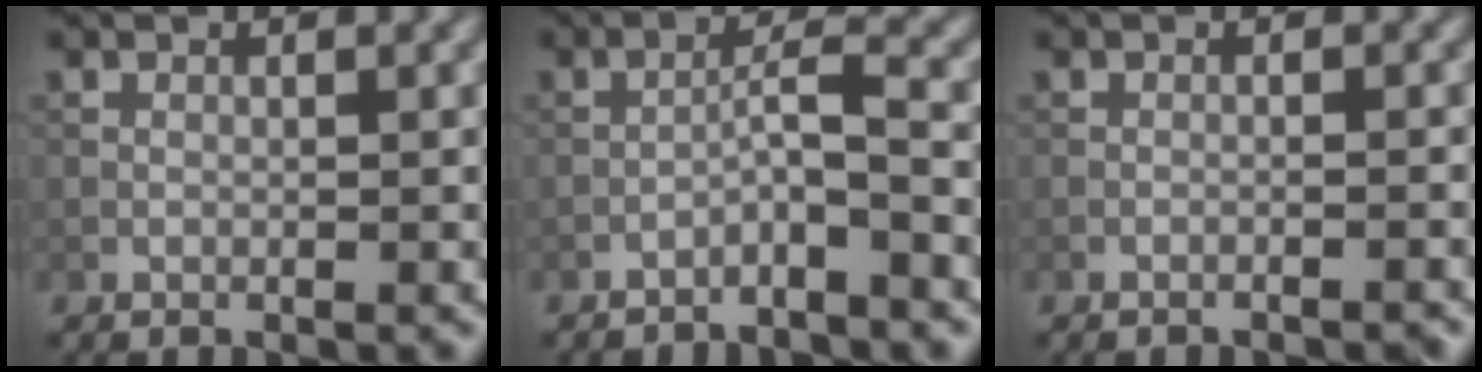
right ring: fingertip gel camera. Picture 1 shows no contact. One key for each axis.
{"total": 2.5, "fx": -1.7, "fy": 0.0, "fz": 1.8, "tx": -0.035, "ty": 0.016, "tz": -0.035}
{"total": 1.2, "fx": -1.0, "fy": 0.1, "fz": 0.7, "tx": -0.008, "ty": 0.006, "tz": -0.025}